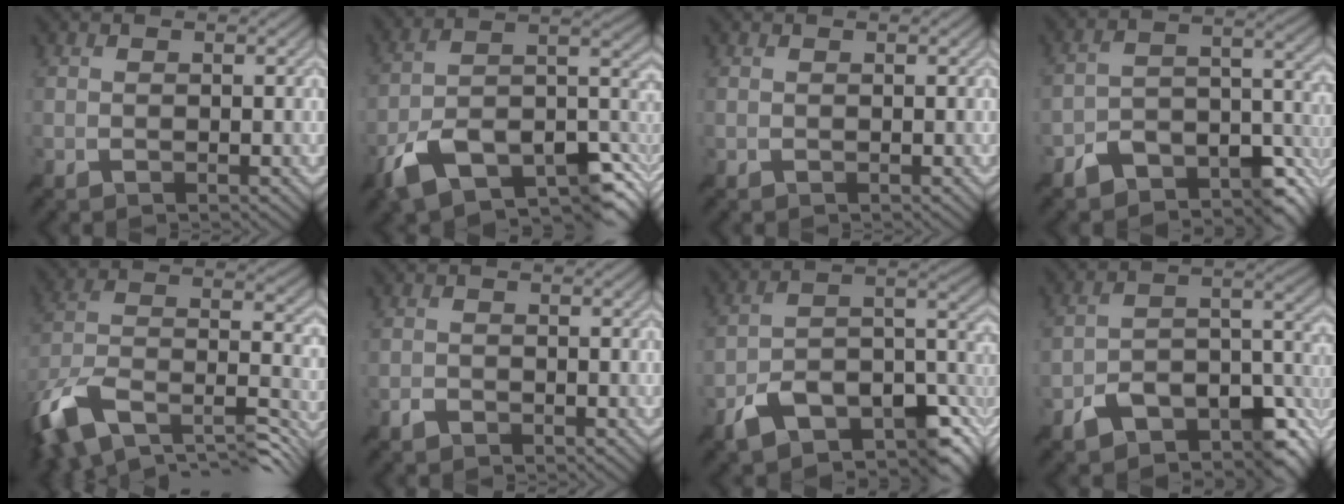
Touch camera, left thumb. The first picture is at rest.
{"total": 15.2, "force": [-9.2, 6.3, 10.3], "torque": [-0.204, -0.026, -0.151]}
{"total": 0.0}
{"total": 8.9, "force": [-6.3, 4.3, 4.6], "torque": [-0.069, -0.016, -0.121]}
{"total": 16.3, "force": [-8.4, 9.0, 10.8], "torque": [-0.277, -0.026, -0.126]}
{"total": 0.8, "force": [-0.7, 0.4, 0.0], "torque": [-0.001, -0.001, -0.016]}
{"total": 12.4, "force": [-7.7, 5.4, 8.1], "torque": [-0.136, -0.015, -0.132]}
{"total": 10.4, "force": [-6.8, 4.9, 6.2], "torque": [-0.092, -0.017, -0.126]}